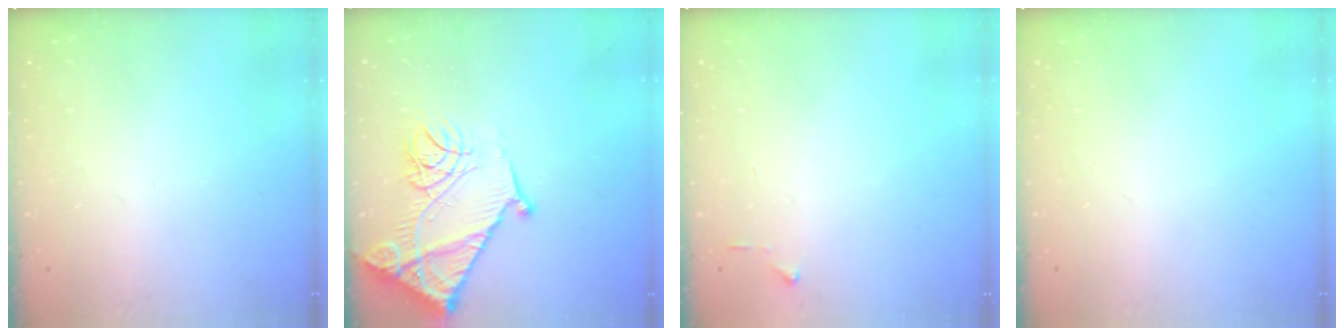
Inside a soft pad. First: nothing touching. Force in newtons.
{"total": 19.3, "press": 19.2, "slide": 2.1}
{"total": 3.2, "press": 3.2, "slide": 0.4}
{"total": 0.0}